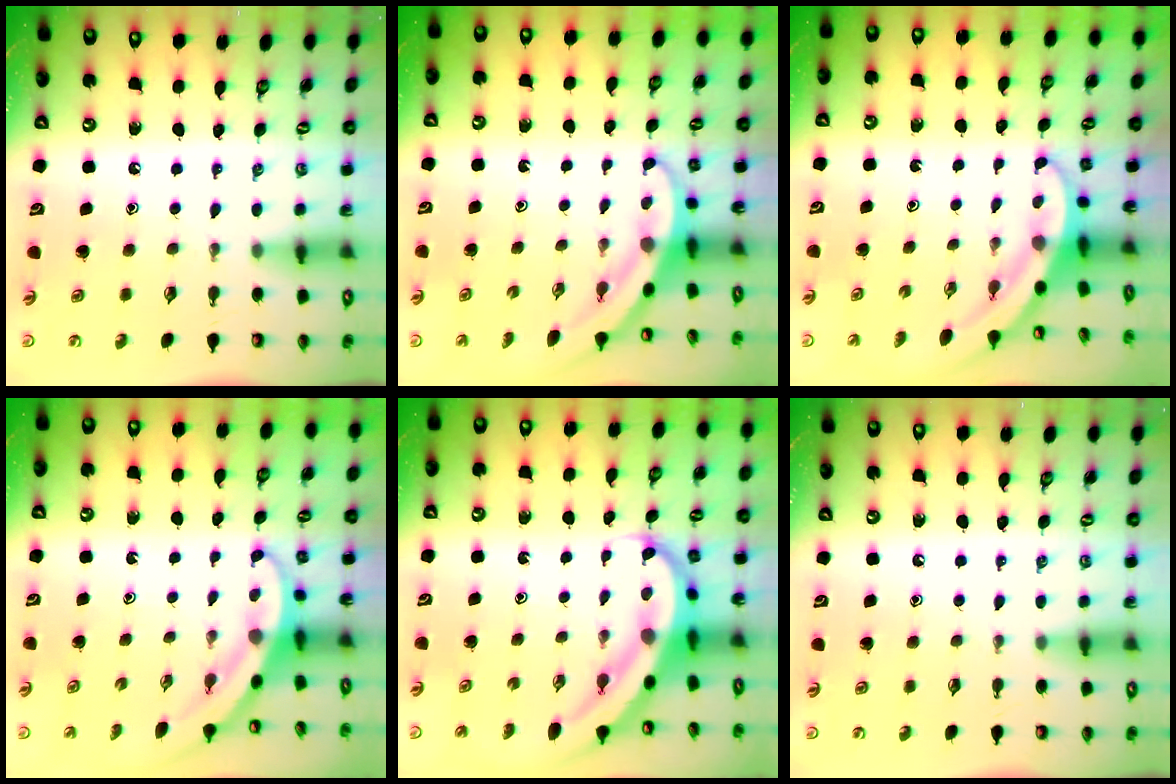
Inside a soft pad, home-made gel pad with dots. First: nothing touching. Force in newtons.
{"total": 3.2, "press": 3.2, "slide": 0.1}
{"total": 3.5, "press": 3.5, "slide": 0.1}
{"total": 3.1, "press": 3.1, "slide": 0.1}
{"total": 7.0, "press": 6.8, "slide": 1.7}
{"total": 0.0}